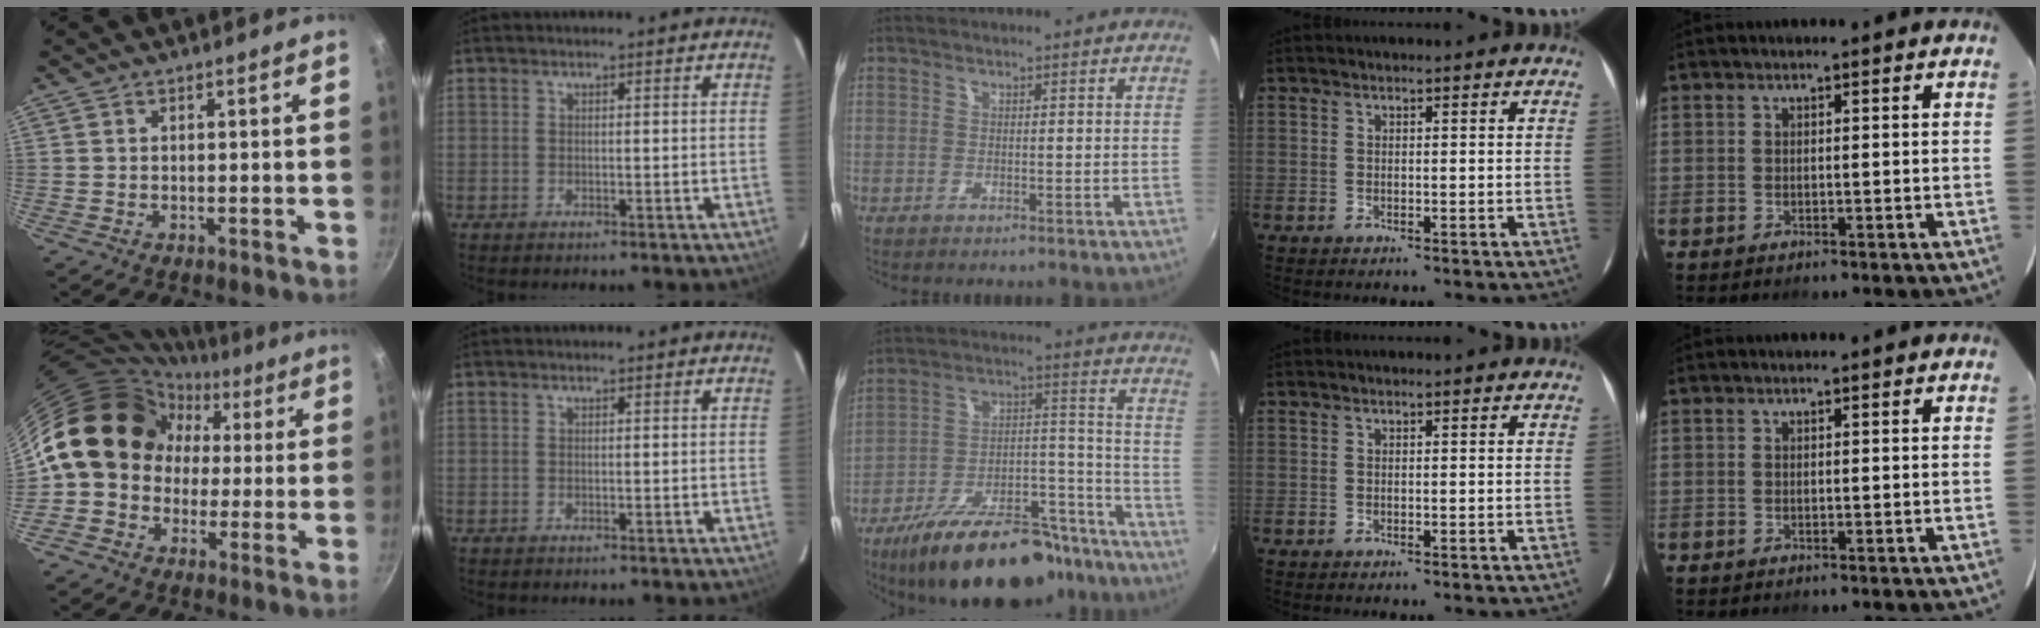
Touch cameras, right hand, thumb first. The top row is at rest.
{"thumb": {"total": 15.5, "force": [0.6, 13.6, 7.4], "torque": [-0.078, 0.049, -0.006]}, "middle": {"total": 26.2, "force": [-19.5, 10.5, 14.0], "torque": [-0.221, 0.021, -0.273]}}